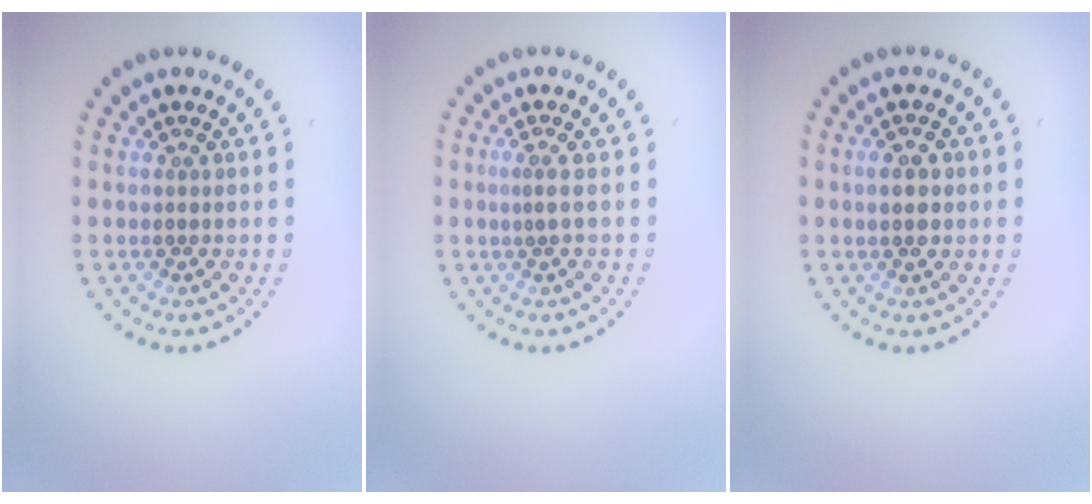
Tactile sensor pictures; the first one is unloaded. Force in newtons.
{"total": 0.9, "press": 0.3, "slide": 0.8}
{"total": 2.5, "press": 2.5, "slide": 0.0}